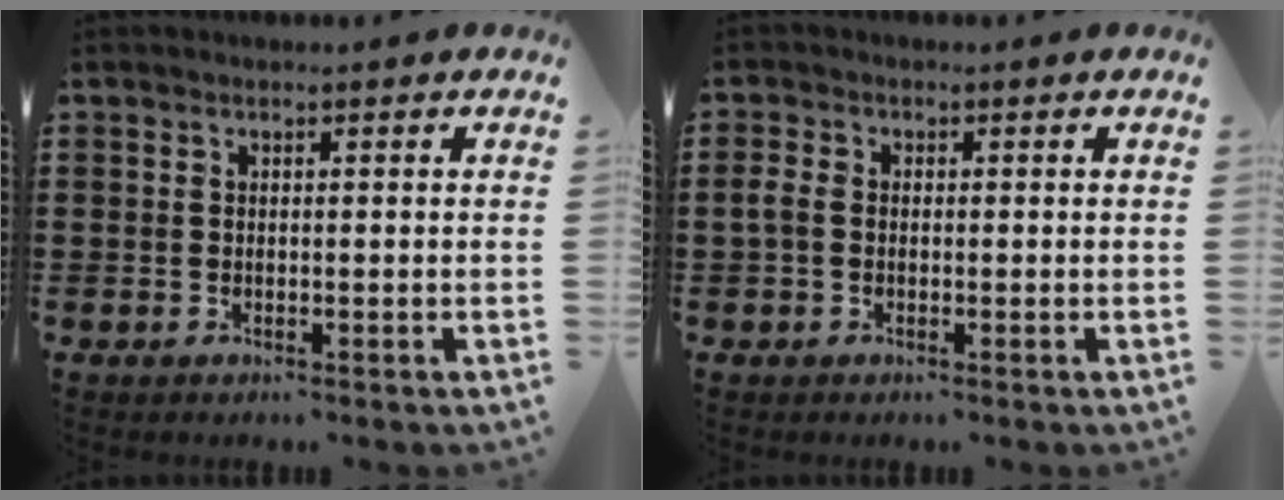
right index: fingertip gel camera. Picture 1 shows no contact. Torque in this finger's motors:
{"motor_torque": [0.09, -0.07, 0.07, 0.04]}